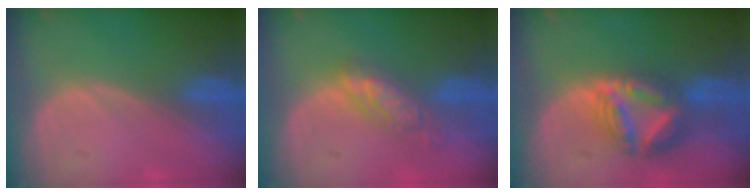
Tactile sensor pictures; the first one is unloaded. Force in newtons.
{"total": 5.5, "press": 5.0, "slide": 2.4}
{"total": 8.0, "press": 7.0, "slide": 4.0}